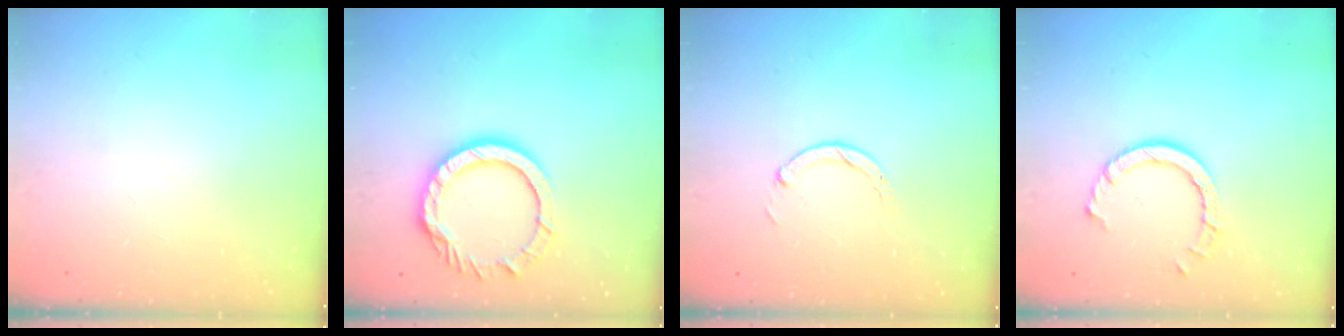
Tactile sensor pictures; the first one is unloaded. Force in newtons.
{"total": 12.3, "press": 12.3, "slide": 0.8}
{"total": 2.9, "press": 2.9, "slide": 0.4}
{"total": 7.9, "press": 7.9, "slide": 0.5}